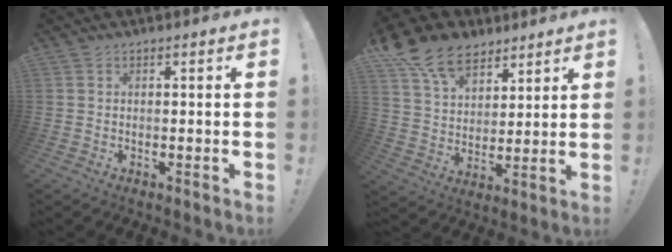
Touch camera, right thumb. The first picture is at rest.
{"total": 15.2, "force": [10.0, 9.6, 6.1], "torque": [-0.102, -0.062, 0.189]}